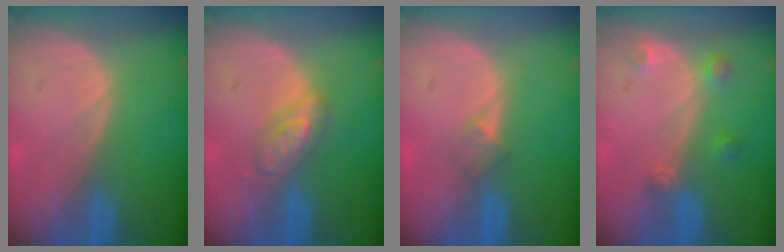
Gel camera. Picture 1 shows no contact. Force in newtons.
{"total": 4.5, "press": 4.5, "slide": 0.6}
{"total": 2.0, "press": 1.6, "slide": 1.1}
{"total": 2.8, "press": 2.7, "slide": 0.7}